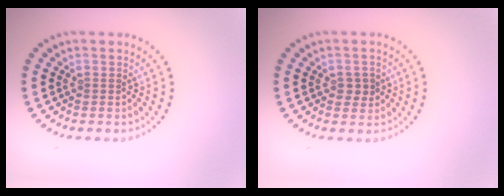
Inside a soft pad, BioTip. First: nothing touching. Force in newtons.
{"total": 1.5, "press": 1.5, "slide": 0.3}